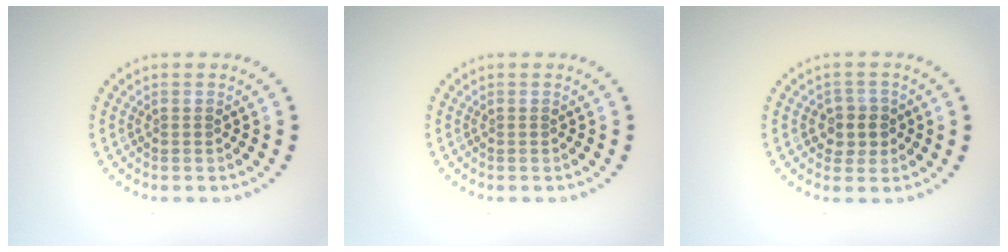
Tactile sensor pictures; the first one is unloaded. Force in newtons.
{"total": 0.0}
{"total": 2.4, "press": 2.1, "slide": 1.0}